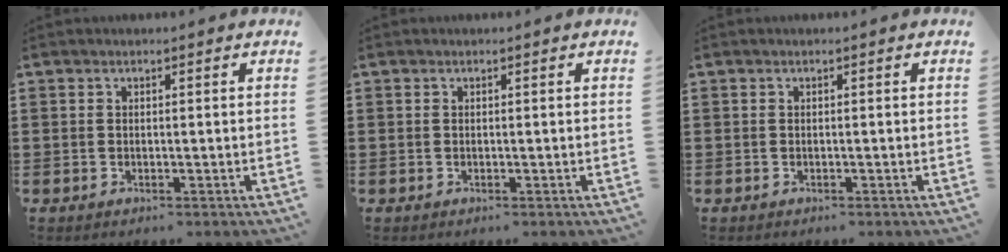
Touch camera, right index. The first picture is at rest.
{"total": 0.0}
{"total": 0.0}